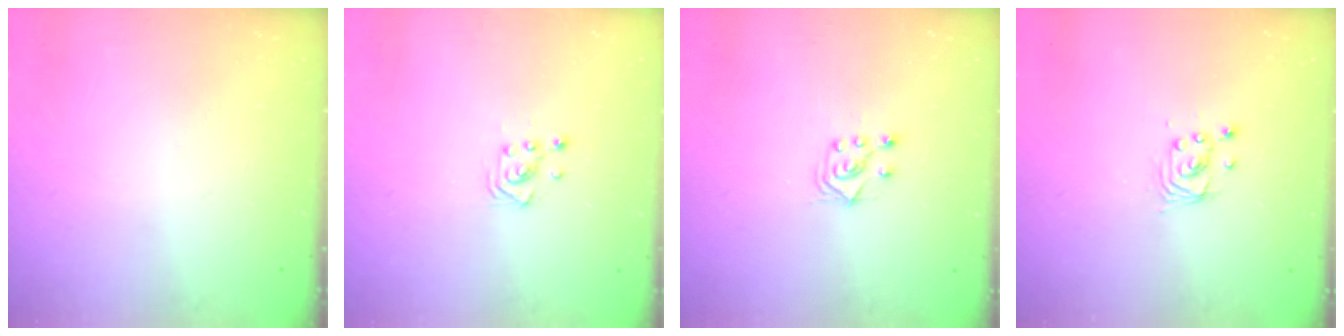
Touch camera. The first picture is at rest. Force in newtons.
{"total": 2.9, "press": 2.8, "slide": 0.3}
{"total": 5.7, "press": 5.7, "slide": 0.8}
{"total": 2.8, "press": 2.8, "slide": 0.1}